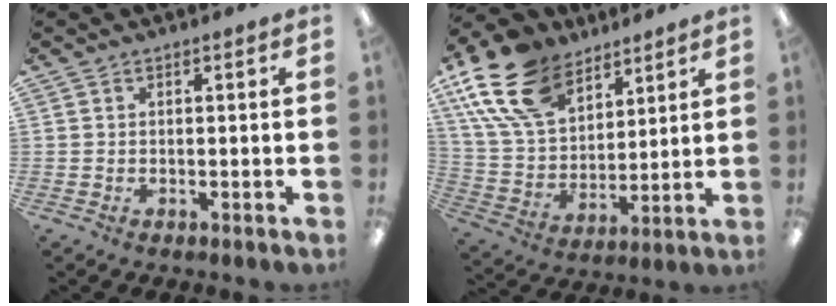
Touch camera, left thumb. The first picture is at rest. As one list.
[{"total": 19.4, "force": [12.1, 11.5, 9.9], "torque": [-0.218, -0.051, 0.228]}]